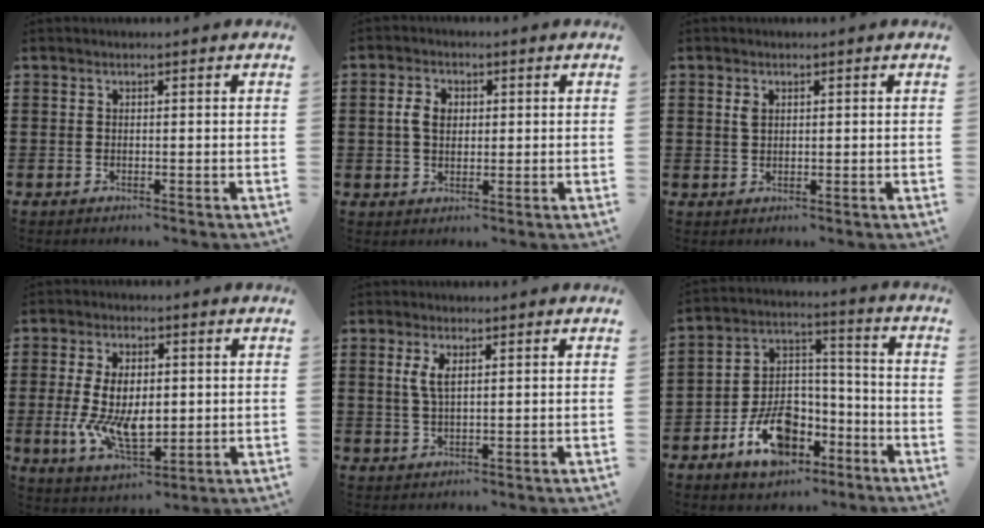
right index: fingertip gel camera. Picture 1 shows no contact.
{"total": 3.7, "force": [0.4, 2.7, 2.6], "torque": [-0.058, 0.014, 0.005]}
{"total": 1.6, "force": [0.6, 0.9, 1.2], "torque": [-0.027, 0.004, 0.011]}
{"total": 9.6, "force": [-0.4, 5.1, 8.1], "torque": [-0.171, 0.001, -0.010]}
{"total": 3.4, "force": [1.0, 1.3, 2.9], "torque": [-0.062, 0.006, 0.017]}
{"total": 10.7, "force": [-6.2, 6.6, 5.8], "torque": [-0.123, 0.030, -0.112]}